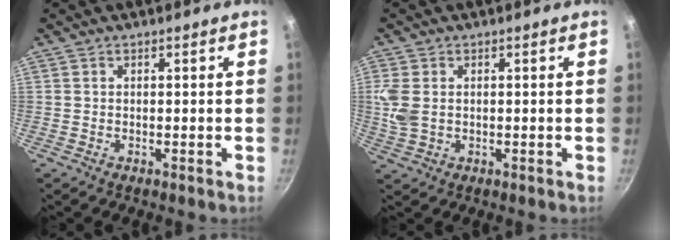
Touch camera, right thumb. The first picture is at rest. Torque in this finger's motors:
{"motor_torque": [0.26, 1.39, 0.73, 0.43, 0.05]}